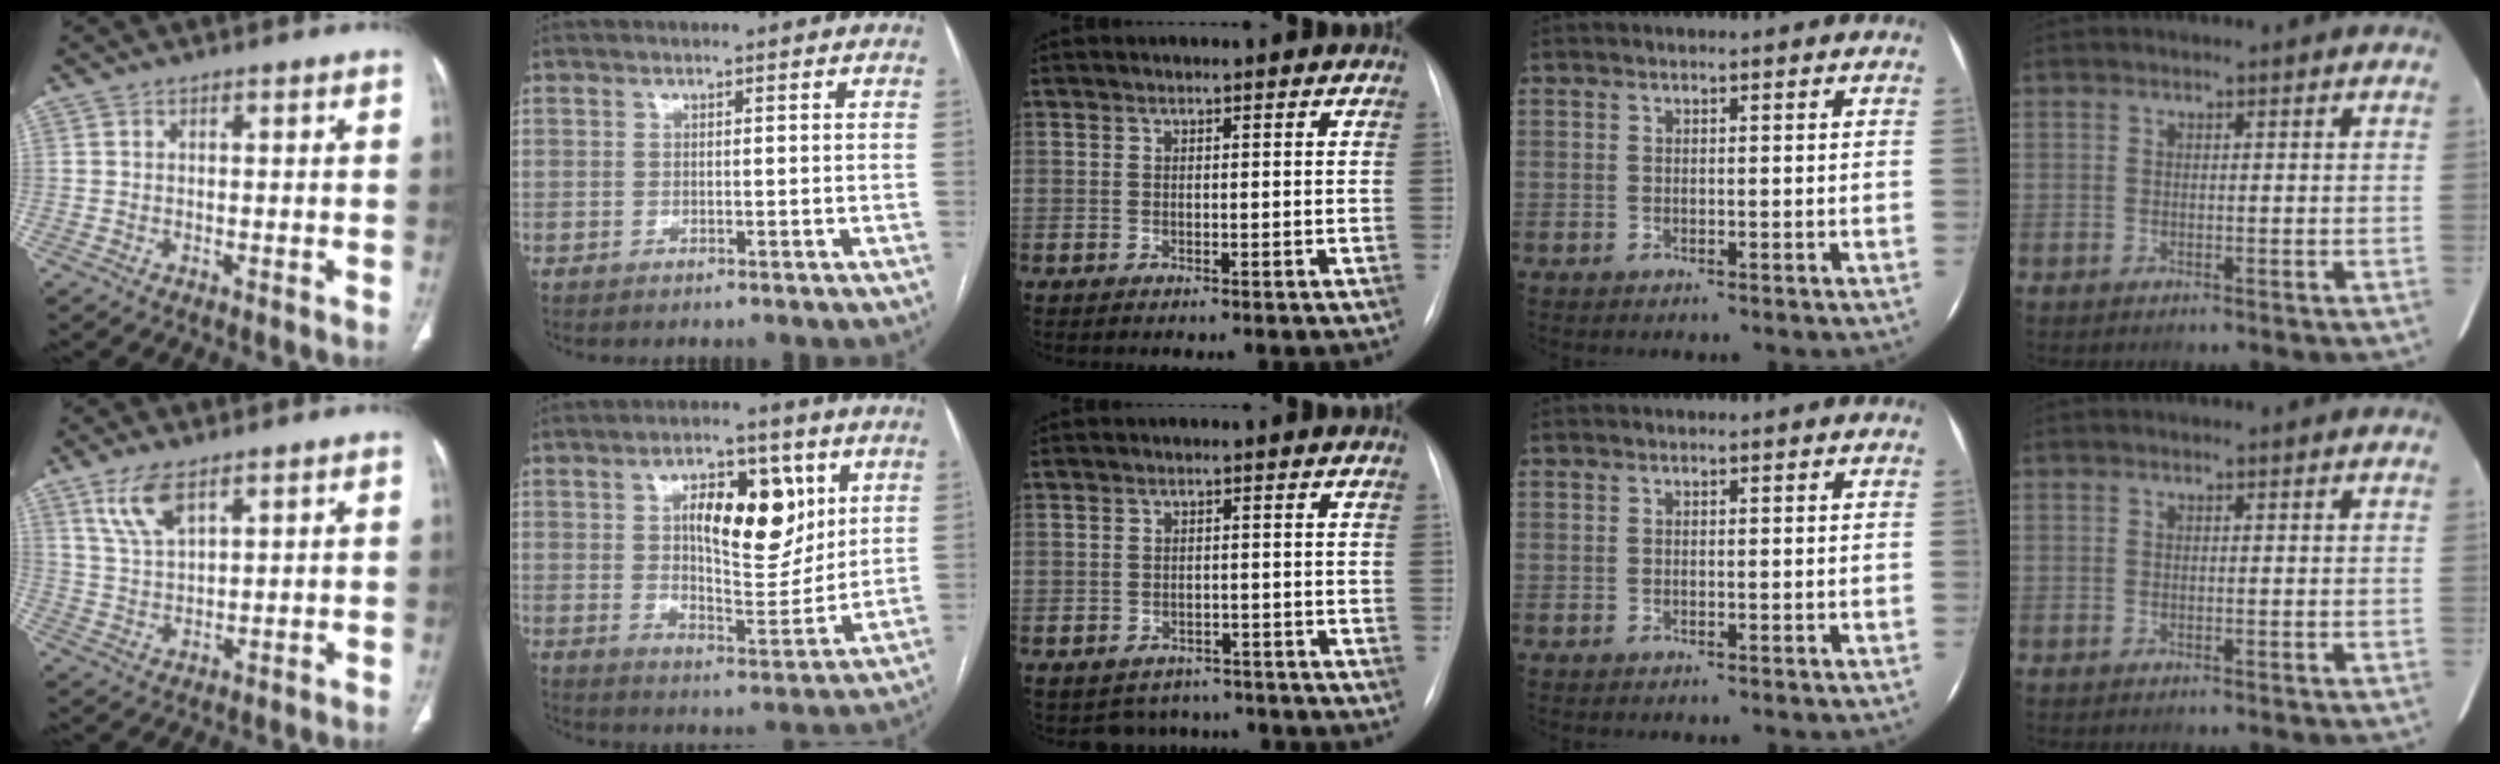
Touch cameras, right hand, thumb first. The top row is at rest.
{"thumb": {"total": 7.2, "force": [4.4, 2.8, 4.9], "torque": [-0.097, -0.017, 0.095]}, "index": {"total": 13.4, "force": [4.4, 5.5, 11.4], "torque": [-0.175, 0.009, 0.076]}, "middle": {"total": 4.8, "force": [-4.2, 2.3, -0.5], "torque": [0.012, 0.019, -0.053]}}